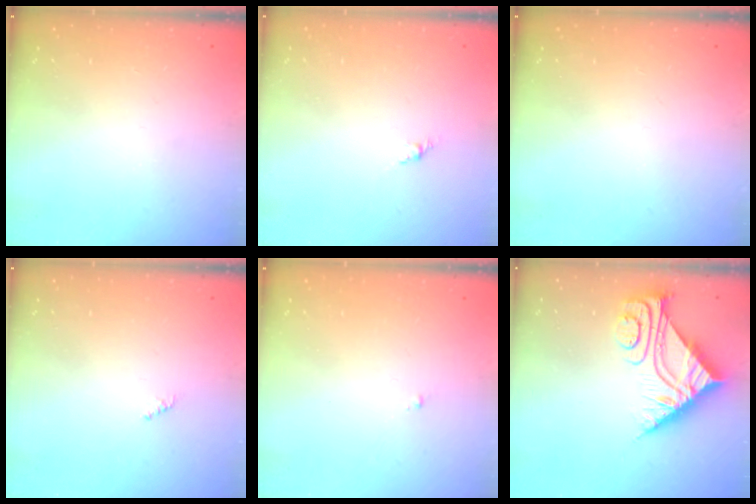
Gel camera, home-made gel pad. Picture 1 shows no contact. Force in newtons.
{"total": 1.5, "press": 1.4, "slide": 0.6}
{"total": 0.0}
{"total": 0.7, "press": 0.7, "slide": 0.3}
{"total": 0.6, "press": 0.6, "slide": 0.2}
{"total": 9.3, "press": 9.2, "slide": 0.9}